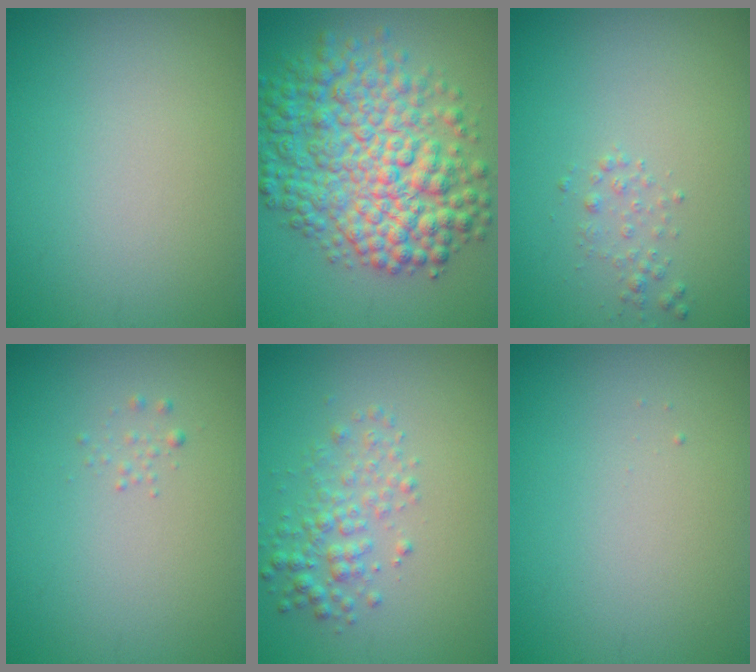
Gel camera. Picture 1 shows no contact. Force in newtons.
{"total": 9.8, "press": 9.8, "slide": 0.1}
{"total": 1.0, "press": 1.0, "slide": 0.0}
{"total": 0.6, "press": 0.6, "slide": 0.0}
{"total": 2.6, "press": 2.6, "slide": 0.0}
{"total": 0.0}